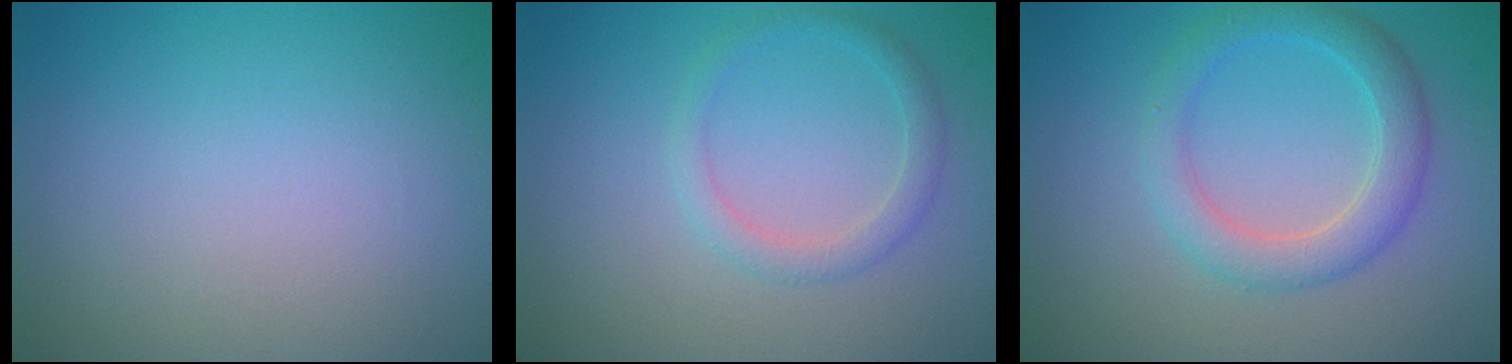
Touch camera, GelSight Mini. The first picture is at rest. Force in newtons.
{"total": 1.9, "press": 1.9, "slide": 0.1}
{"total": 3.6, "press": 3.6, "slide": 0.3}